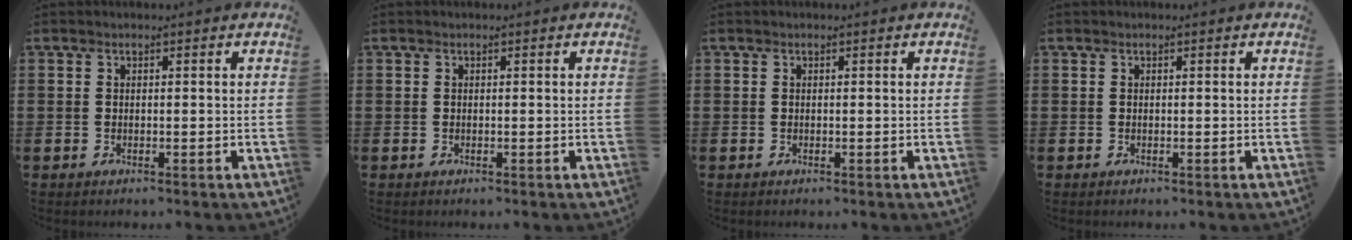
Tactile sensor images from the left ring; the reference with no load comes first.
{"total": 0.0}
{"total": 0.0}
{"total": 0.0}